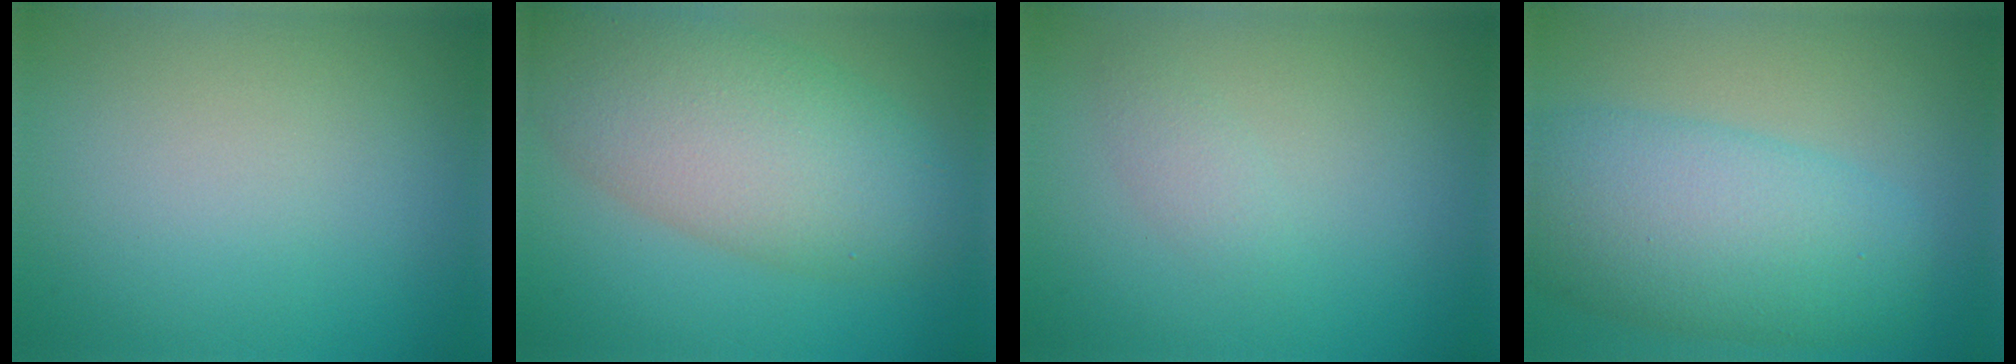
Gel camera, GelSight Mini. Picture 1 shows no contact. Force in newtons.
{"total": 8.7, "press": 8.7, "slide": 0.1}
{"total": 1.2, "press": 1.2, "slide": 0.0}
{"total": 8.4, "press": 8.4, "slide": 0.1}